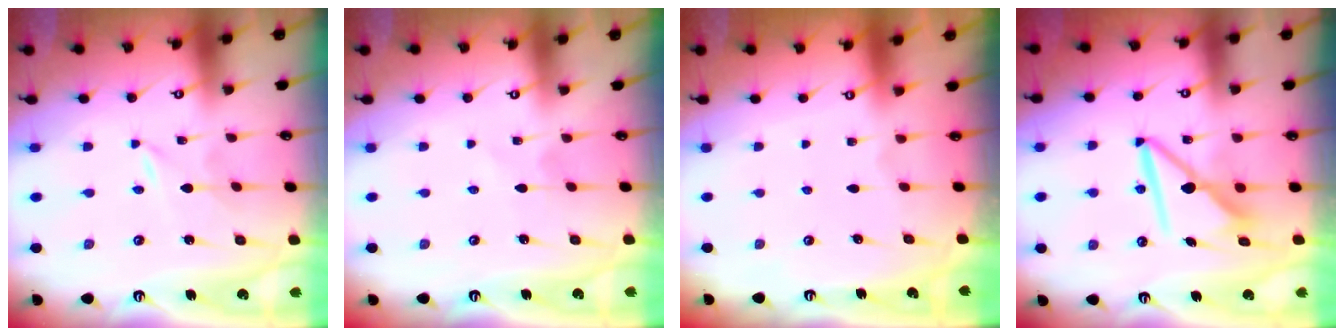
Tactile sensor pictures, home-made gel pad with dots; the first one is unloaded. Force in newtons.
{"total": 2.7, "press": 2.7, "slide": 0.2}
{"total": 0.0}
{"total": 9.9, "press": 9.9, "slide": 0.7}